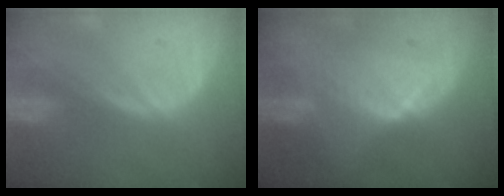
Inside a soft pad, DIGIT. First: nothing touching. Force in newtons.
{"total": 8.1, "press": 7.1, "slide": 3.9}